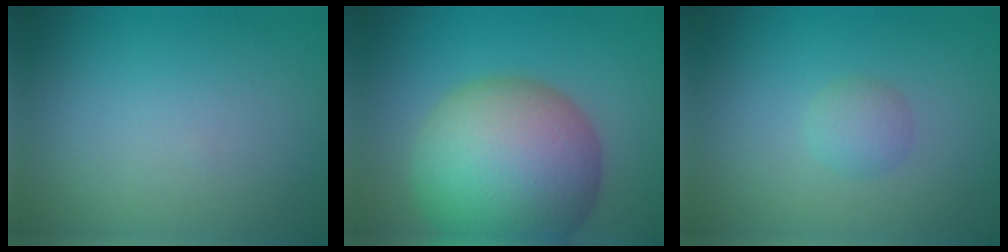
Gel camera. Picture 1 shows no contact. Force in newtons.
{"total": 14.7, "press": 14.7, "slide": 0.9}
{"total": 1.5, "press": 1.5, "slide": 0.1}